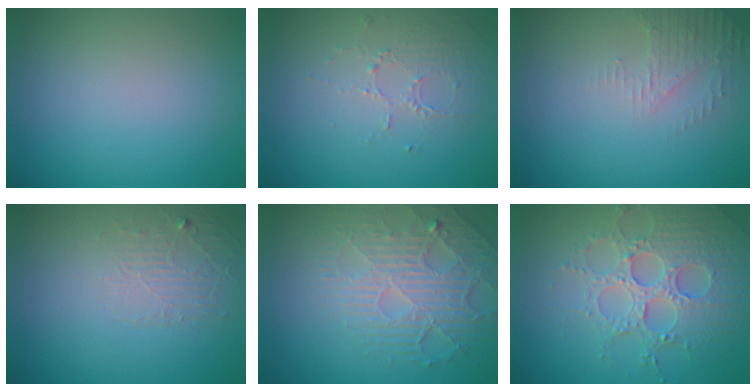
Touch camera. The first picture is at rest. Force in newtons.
{"total": 1.6, "press": 1.0, "slide": 1.3}
{"total": 2.2, "press": 2.1, "slide": 0.5}
{"total": 1.8, "press": 0.4, "slide": 1.8}
{"total": 4.4, "press": 4.0, "slide": 1.7}
{"total": 5.1, "press": 5.0, "slide": 1.1}